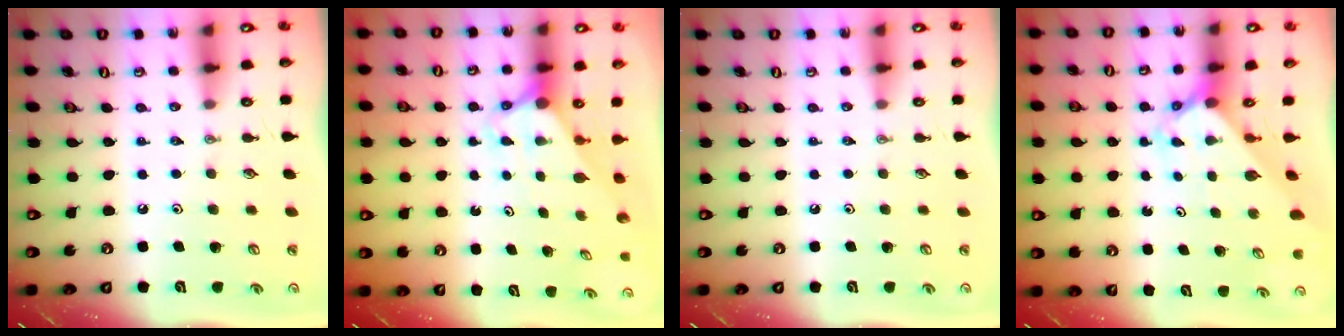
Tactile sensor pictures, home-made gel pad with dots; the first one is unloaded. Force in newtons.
{"total": 2.9, "press": 2.9, "slide": 0.0}
{"total": 0.0}
{"total": 2.4, "press": 2.4, "slide": 0.2}